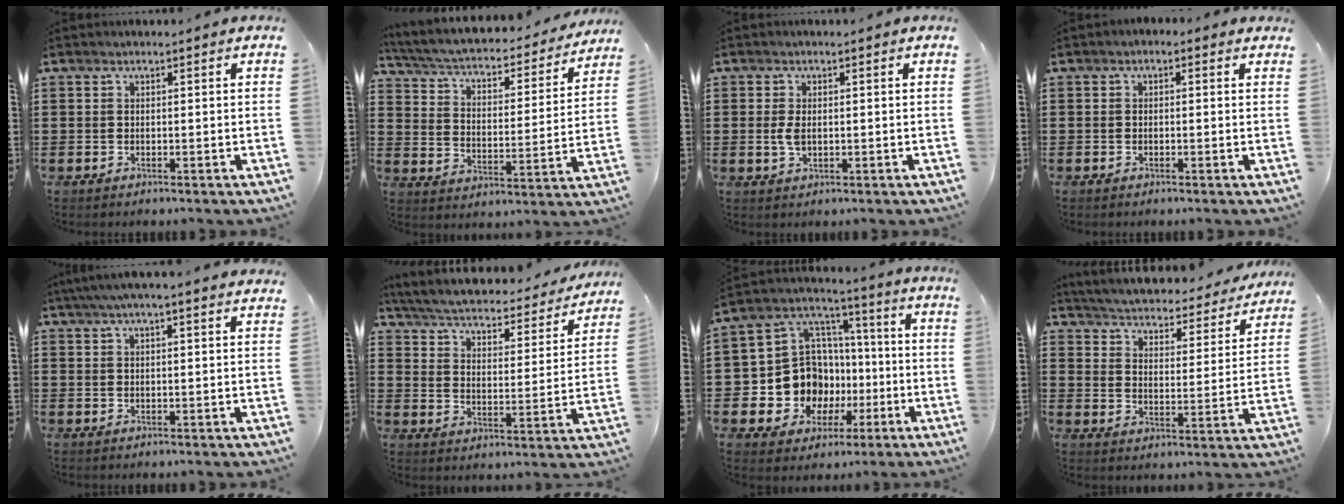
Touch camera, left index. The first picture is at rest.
{"total": 3.7, "force": [3.3, 0.8, 1.5], "torque": [-0.048, -0.030, 0.047]}
{"total": 2.1, "force": [0.1, 1.0, 1.8], "torque": [-0.051, -0.003, -0.004]}
{"total": 0.8, "force": [-0.5, 0.6, 0.3], "torque": [-0.008, 0.003, -0.011]}
{"total": 3.8, "force": [3.1, -0.1, 2.2], "torque": [-0.051, 0.001, 0.056]}
{"total": 3.2, "force": [3.0, 0.4, 1.2], "torque": [-0.041, -0.028, 0.042]}
{"total": 12.2, "force": [-2.3, 11.3, 4.1], "torque": [-0.118, 0.001, -0.028]}
{"total": 2.9, "force": [2.9, 0.1, 0.2], "torque": [-0.025, -0.031, 0.039]}